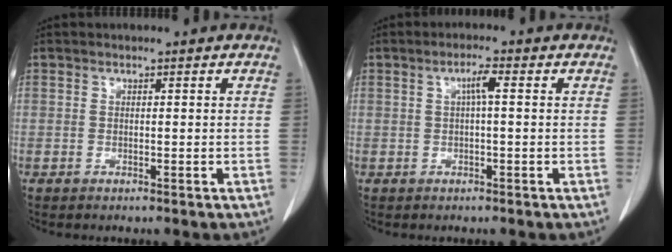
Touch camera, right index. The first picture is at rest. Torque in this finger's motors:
{"motor_torque": [0.25, -0.11, 0.11, 0.03]}